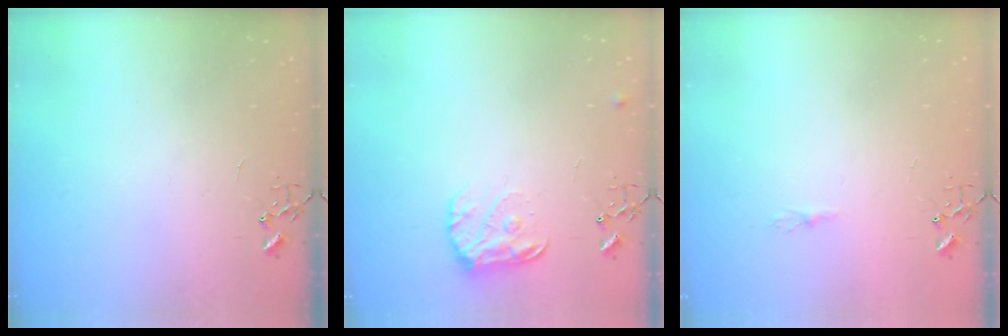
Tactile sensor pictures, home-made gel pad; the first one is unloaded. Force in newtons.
{"total": 11.5, "press": 11.5, "slide": 0.6}
{"total": 4.7, "press": 4.6, "slide": 0.6}